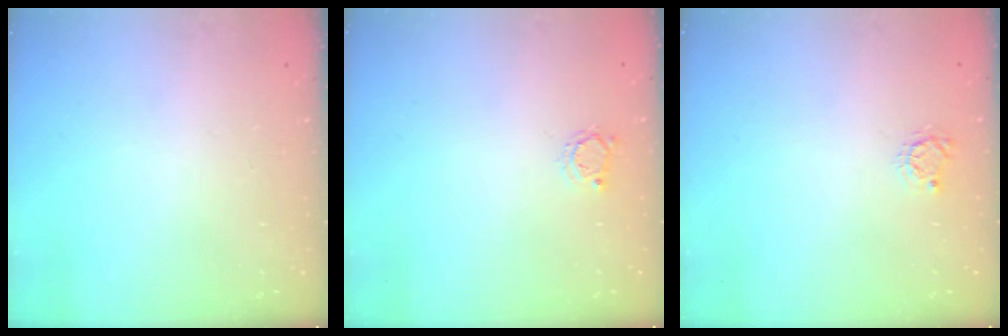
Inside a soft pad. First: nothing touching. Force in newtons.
{"total": 2.8, "press": 2.7, "slide": 0.4}
{"total": 2.9, "press": 2.9, "slide": 0.4}